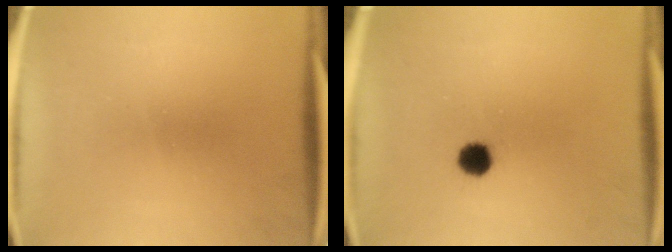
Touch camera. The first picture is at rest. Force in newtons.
{"total": 4.1}